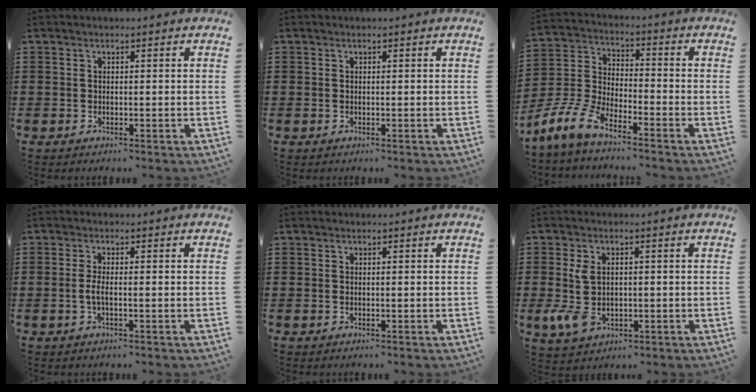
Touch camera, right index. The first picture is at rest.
{"total": 0.0}
{"total": 7.2, "force": [-6.1, 1.4, 3.5], "torque": [-0.107, -0.009, -0.128]}
{"total": 2.2, "force": [-0.6, 0.3, 2.1], "torque": [-0.053, -0.008, -0.016]}
{"total": 0.0}
{"total": 5.7, "force": [-0.5, 3.6, 4.4], "torque": [-0.125, -0.007, -0.017]}